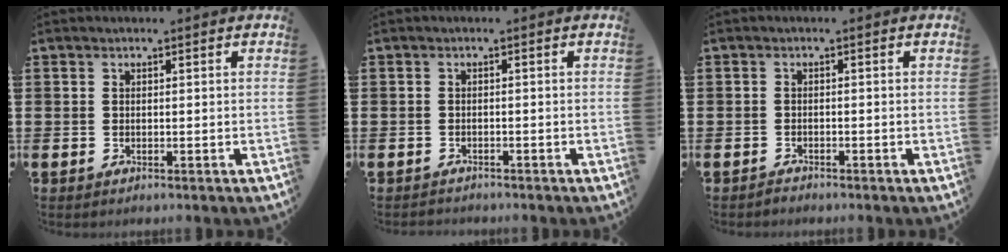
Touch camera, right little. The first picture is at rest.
{"total": 0.7, "force": [-0.6, 0.1, 0.0], "torque": [-0.001, 0.000, -0.014]}
{"total": 0.7, "force": [-0.7, 0.1, 0.0], "torque": [-0.002, -0.001, -0.015]}